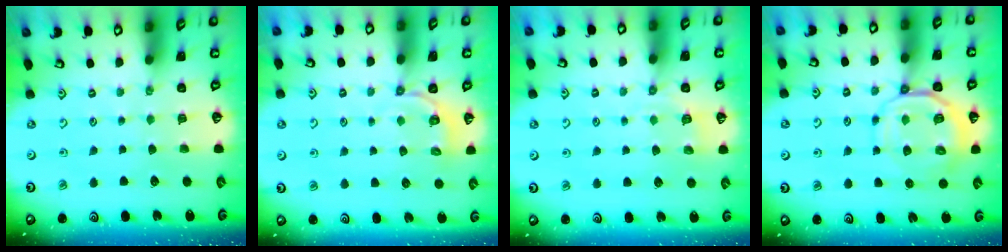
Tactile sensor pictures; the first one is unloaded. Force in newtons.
{"total": 5.0, "press": 4.3, "slide": 2.5}
{"total": 4.3, "press": 3.9, "slide": 1.8}
{"total": 9.7, "press": 9.5, "slide": 1.8}